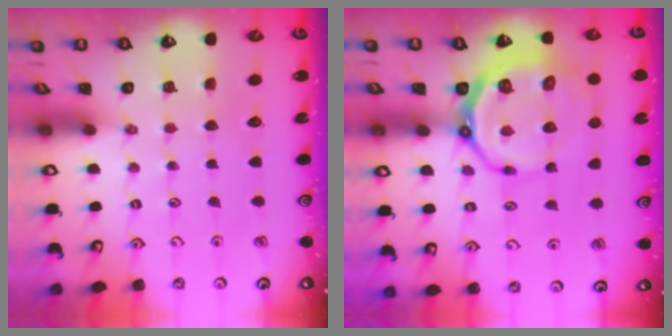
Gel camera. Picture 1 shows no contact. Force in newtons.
{"total": 14.4, "press": 14.0, "slide": 3.4}